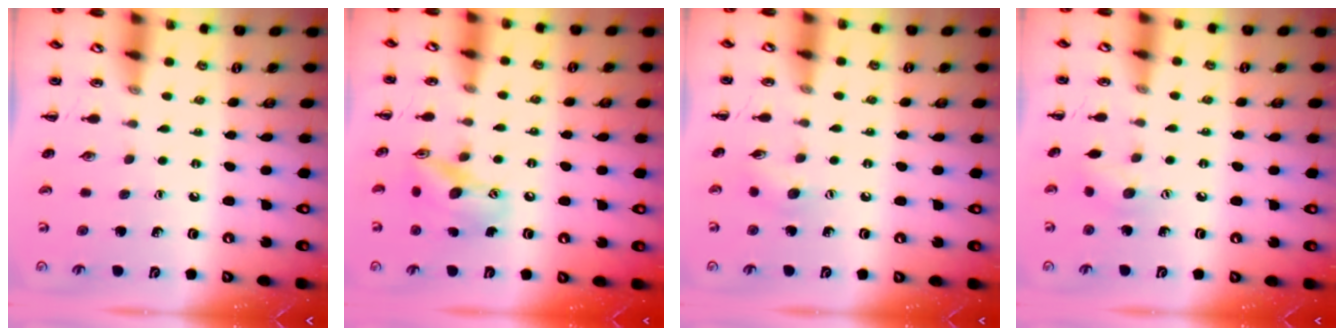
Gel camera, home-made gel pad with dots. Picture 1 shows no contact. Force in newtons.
{"total": 13.7, "press": 13.5, "slide": 2.2}
{"total": 4.7, "press": 4.5, "slide": 1.2}
{"total": 6.9, "press": 6.7, "slide": 1.3}